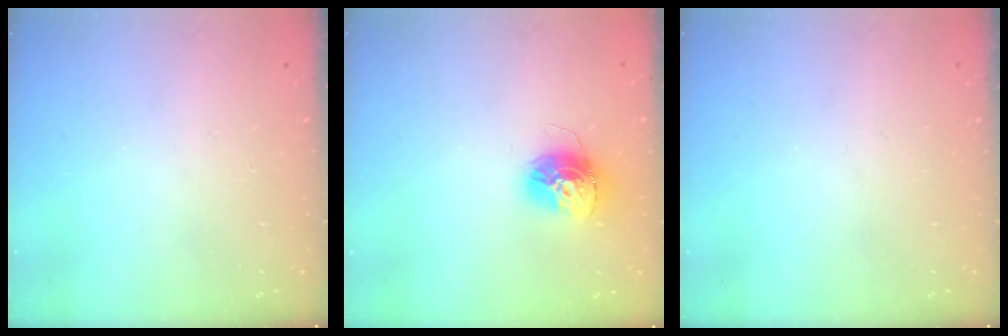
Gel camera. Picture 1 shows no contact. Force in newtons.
{"total": 13.1, "press": 13.0, "slide": 1.1}
{"total": 0.0}